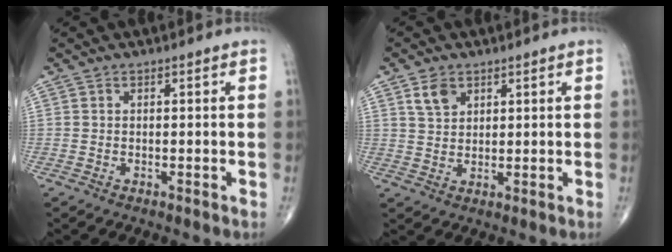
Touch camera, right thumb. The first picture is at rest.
{"total": 4.2, "force": [2.3, 2.8, 2.2], "torque": [-0.028, -0.011, 0.047]}